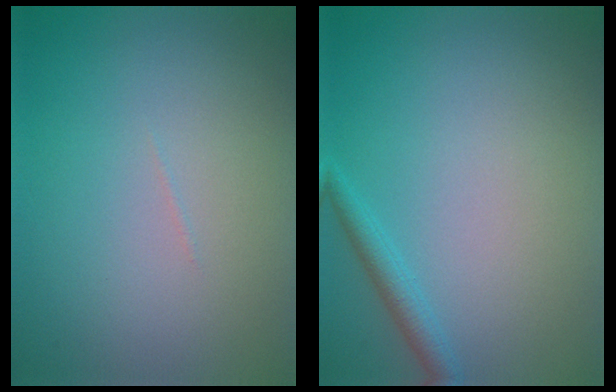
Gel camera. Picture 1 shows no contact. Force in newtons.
{"total": 1.6, "press": 1.6, "slide": 0.1}